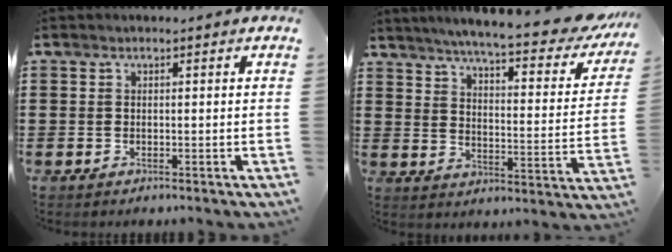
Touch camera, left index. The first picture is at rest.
{"total": 6.6, "force": [5.8, -0.4, 3.1], "torque": [-0.077, -0.046, 0.095]}